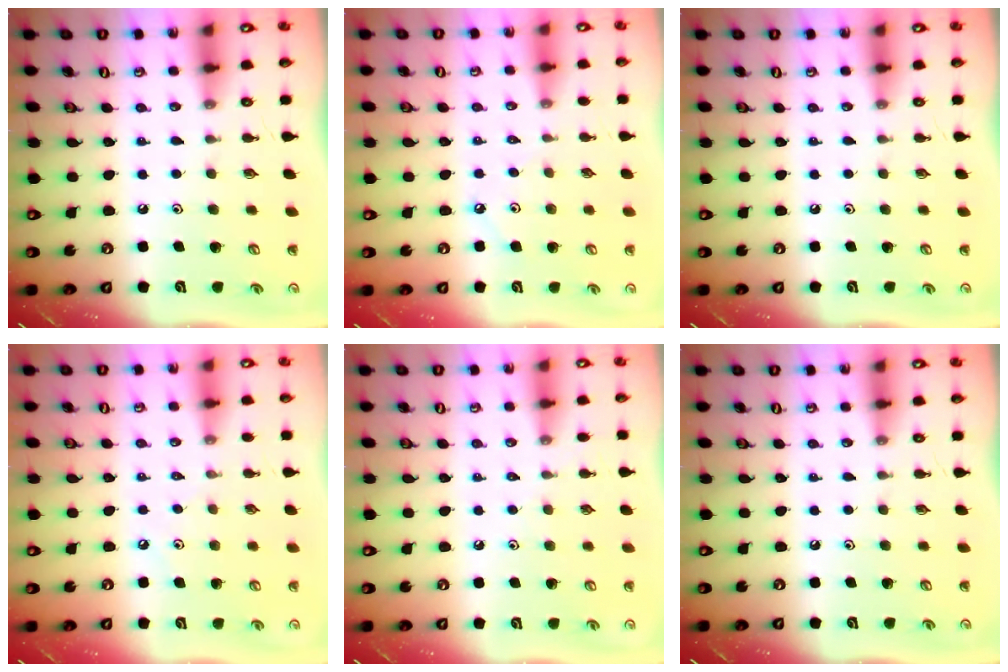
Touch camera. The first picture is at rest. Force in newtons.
{"total": 1.7, "press": 1.7, "slide": 0.3}
{"total": 0.0}
{"total": 3.8, "press": 3.8, "slide": 0.5}
{"total": 3.0, "press": 2.9, "slide": 0.5}
{"total": 0.0}